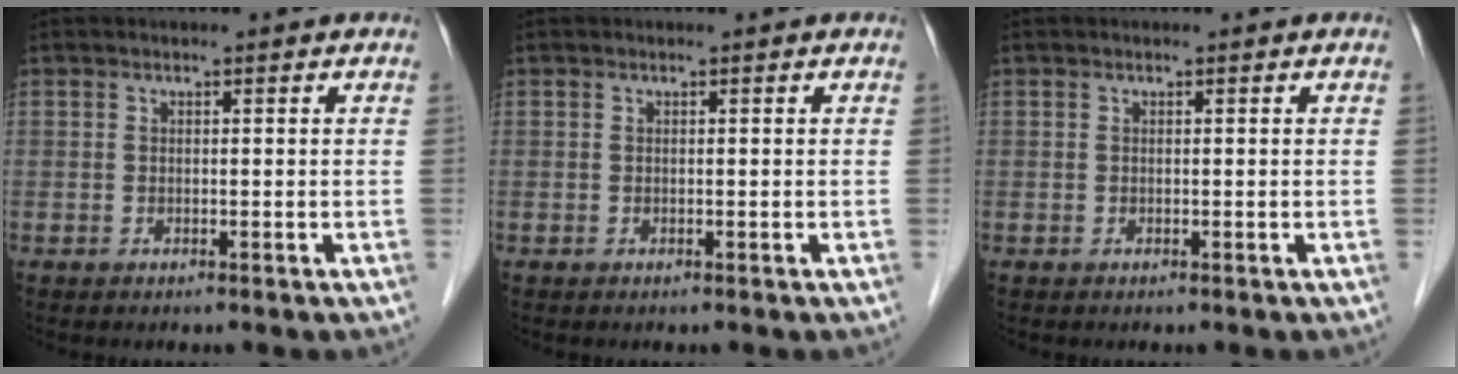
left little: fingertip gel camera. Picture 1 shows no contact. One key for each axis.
{"total": 0.0}
{"total": 0.0}